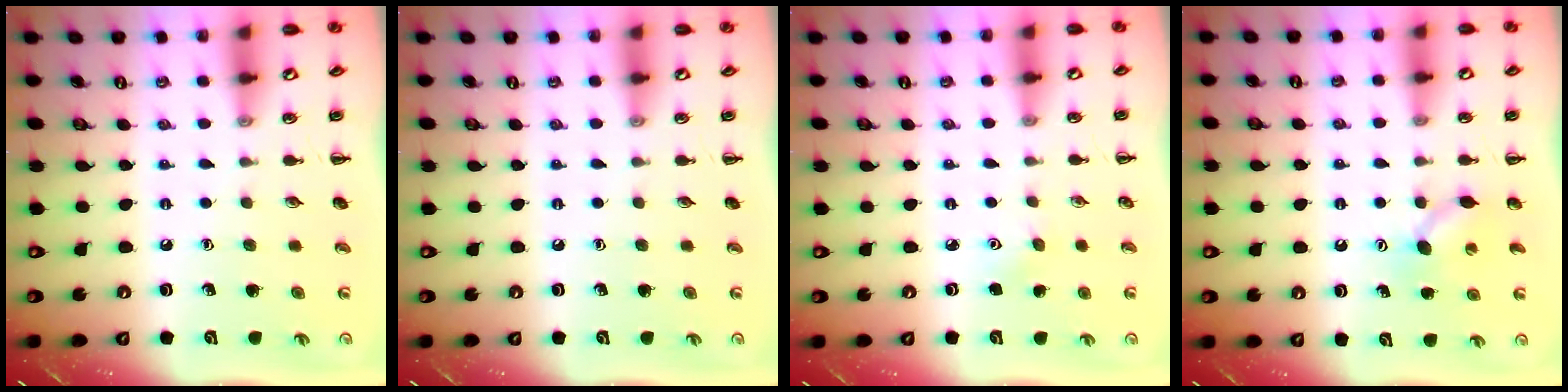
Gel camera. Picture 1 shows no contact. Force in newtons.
{"total": 0.0}
{"total": 3.2, "press": 3.1, "slide": 0.8}
{"total": 5.3, "press": 5.1, "slide": 1.5}